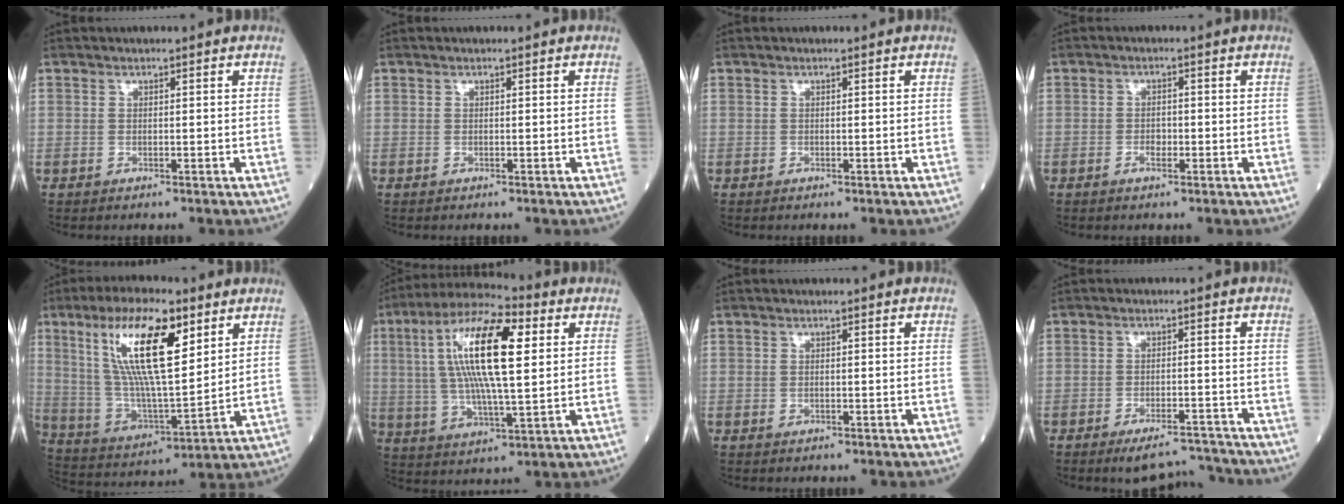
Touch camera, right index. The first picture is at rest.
{"total": 0.0}
{"total": 0.0}
{"total": 1.7, "force": [-0.8, 0.8, 1.2], "torque": [-0.019, 0.003, -0.015]}
{"total": 17.2, "force": [7.7, 4.2, 14.8], "torque": [-0.294, 0.008, 0.144]}
{"total": 17.4, "force": [4.3, 3.9, 16.4], "torque": [-0.316, 0.023, 0.071]}
{"total": 0.6, "force": [-0.2, 0.6, 0.2], "torque": [-0.003, 0.000, -0.003]}
{"total": 6.0, "force": [-5.7, 0.7, 1.7], "torque": [-0.013, 0.006, -0.092]}